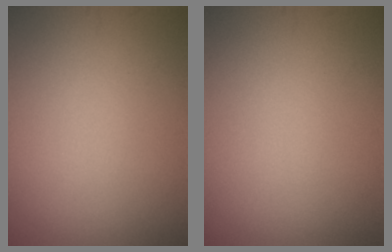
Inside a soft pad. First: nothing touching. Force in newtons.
{"total": 0.0}